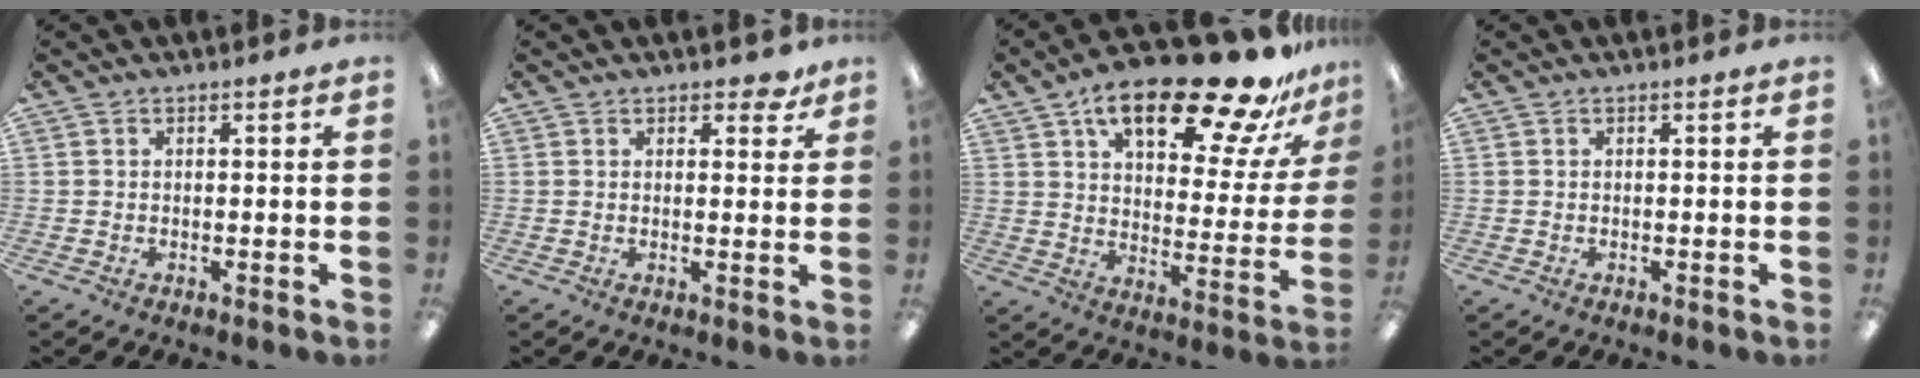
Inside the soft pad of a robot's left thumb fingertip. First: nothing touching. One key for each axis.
{"total": 3.0, "fx": 2.0, "fy": 1.6, "fz": 1.7, "tx": -0.021, "ty": -0.002, "tz": 0.032}
{"total": 24.6, "fx": 16.4, "fy": 8.3, "fz": 16.2, "tx": -0.233, "ty": -0.108, "tz": 0.264}
{"total": 0.0}